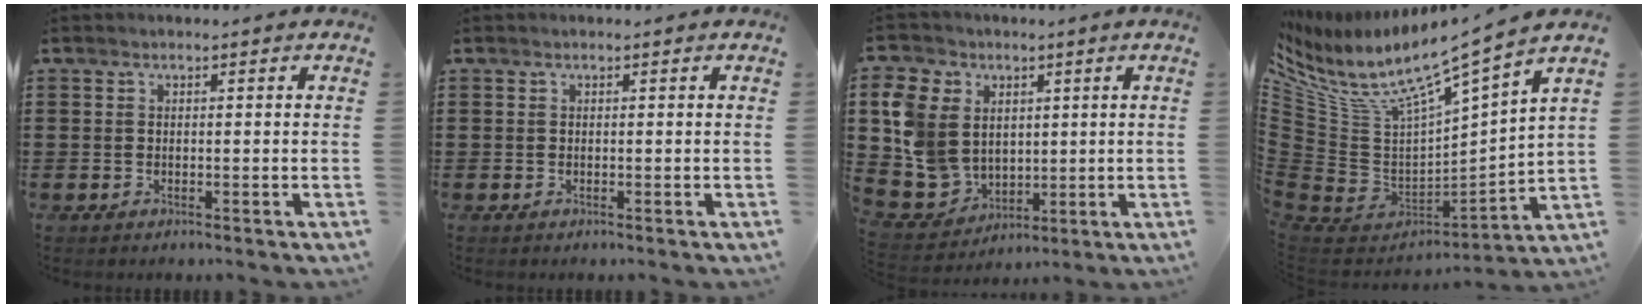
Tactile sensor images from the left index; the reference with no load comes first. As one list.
[{"total": 0.0}, {"total": 10.4, "force": [2.4, 8.9, 4.8], "torque": [-0.157, 0.009, 0.050]}, {"total": 8.6, "force": [6.0, 1.8, 5.9], "torque": [-0.141, -0.052, 0.091]}]